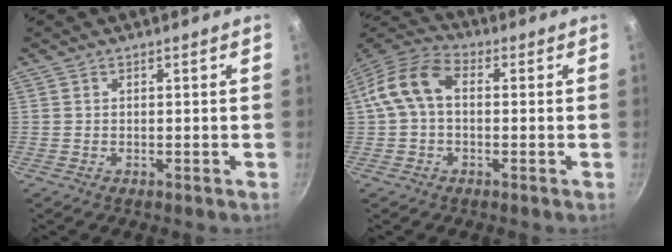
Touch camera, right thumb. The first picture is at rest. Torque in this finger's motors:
{"motor_torque": [0.65, 0.89, 0.53, -0.50, 0.08]}